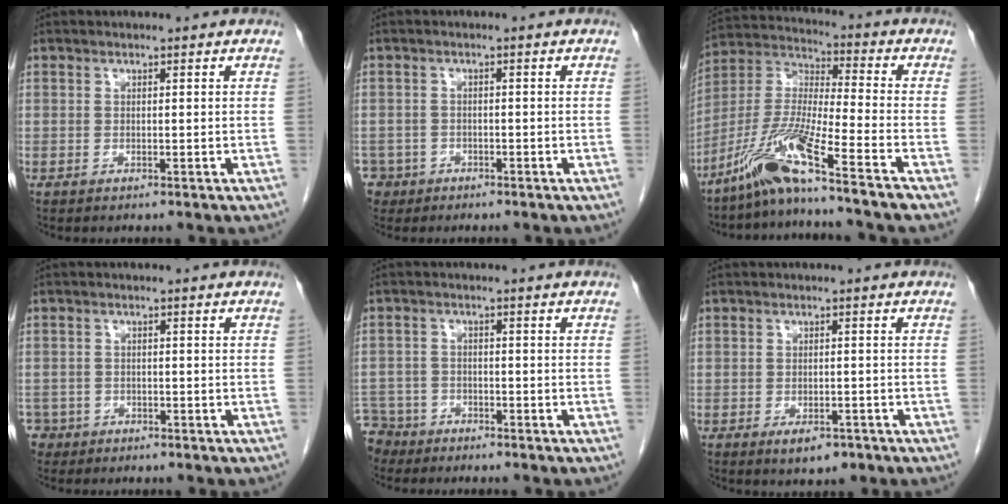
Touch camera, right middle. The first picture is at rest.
{"total": 4.0, "force": [-2.5, 3.1, -0.2], "torque": [0.004, 0.007, -0.042]}
{"total": 11.8, "force": [-8.4, -1.2, 8.2], "torque": [-0.177, -0.015, -0.162]}
{"total": 3.7, "force": [-2.5, 2.8, -0.3], "torque": [0.004, 0.007, -0.044]}
{"total": 6.5, "force": [-5.5, 3.5, 0.1], "torque": [-0.007, -0.005, -0.098]}
{"total": 3.4, "force": [-2.1, 1.5, 2.2], "torque": [-0.035, -0.001, -0.024]}